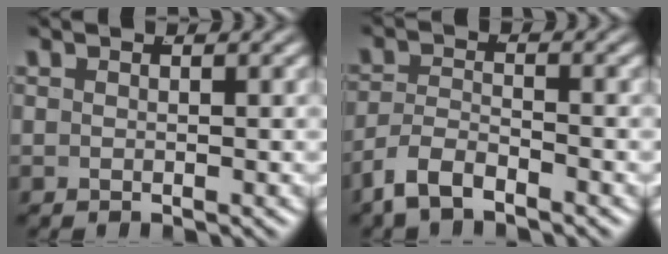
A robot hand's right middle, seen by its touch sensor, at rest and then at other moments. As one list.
[{"total": 3.9, "force": [-2.7, 2.3, 1.7], "torque": [-0.045, -0.002, -0.051]}]